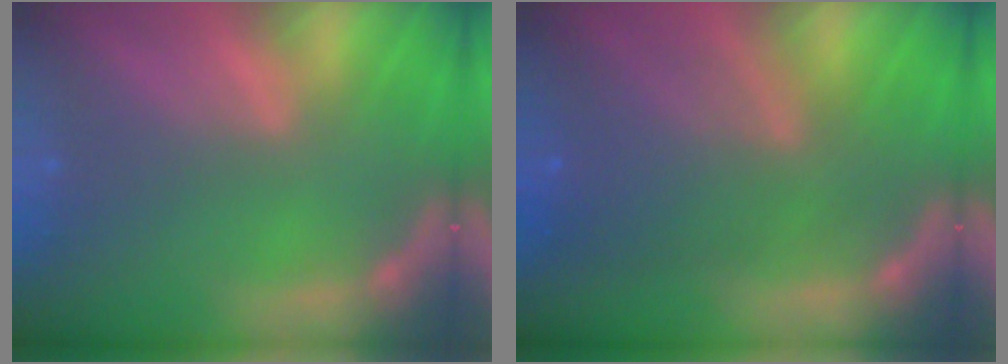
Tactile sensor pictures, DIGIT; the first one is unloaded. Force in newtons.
{"total": 7.5}